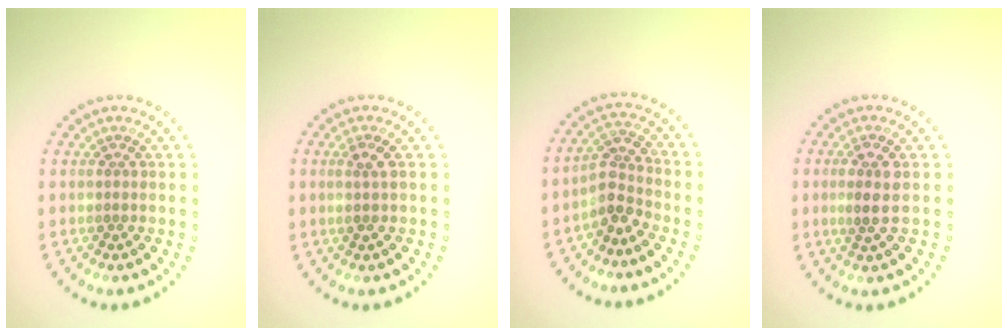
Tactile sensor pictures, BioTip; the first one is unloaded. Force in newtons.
{"total": 1.3, "press": 1.1, "slide": 0.7}
{"total": 2.6, "press": 2.0, "slide": 1.7}
{"total": 2.1, "press": 2.0, "slide": 0.8}